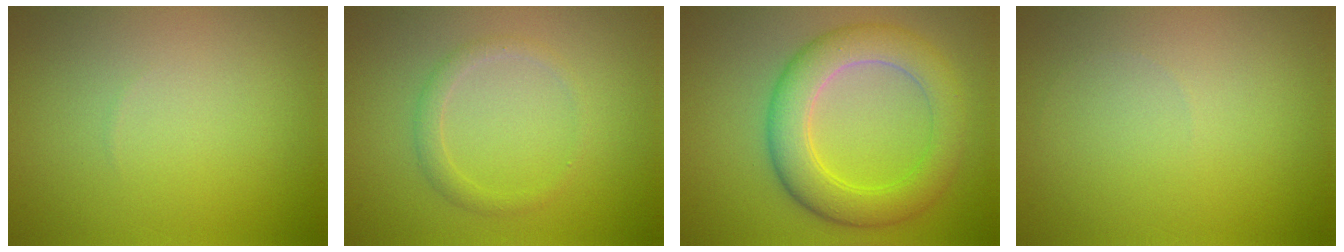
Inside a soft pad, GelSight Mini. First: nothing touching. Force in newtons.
{"total": 1.5, "press": 1.4, "slide": 0.0}
{"total": 6.2, "press": 6.1, "slide": 0.4}
{"total": 0.0}